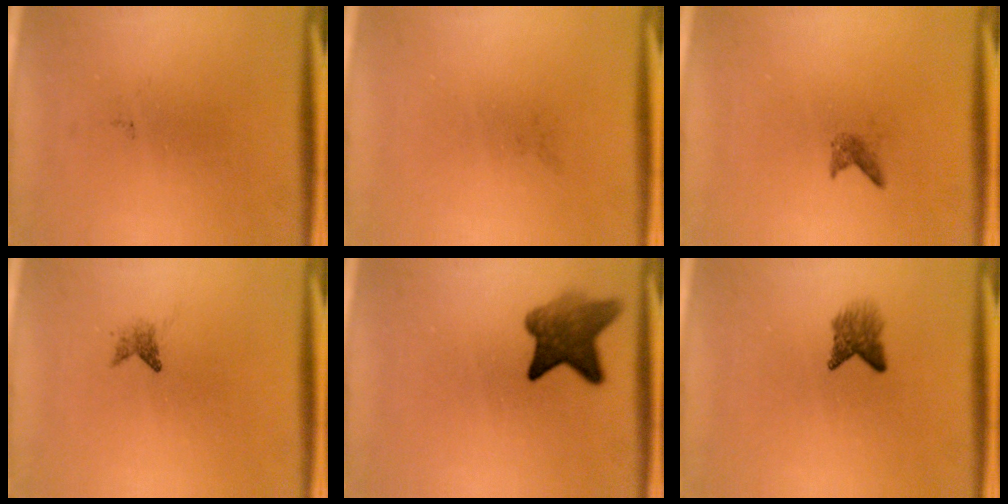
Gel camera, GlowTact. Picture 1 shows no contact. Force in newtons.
{"total": 0.0}
{"total": 0.9}
{"total": 1.2}
{"total": 6.5}
{"total": 2.8}